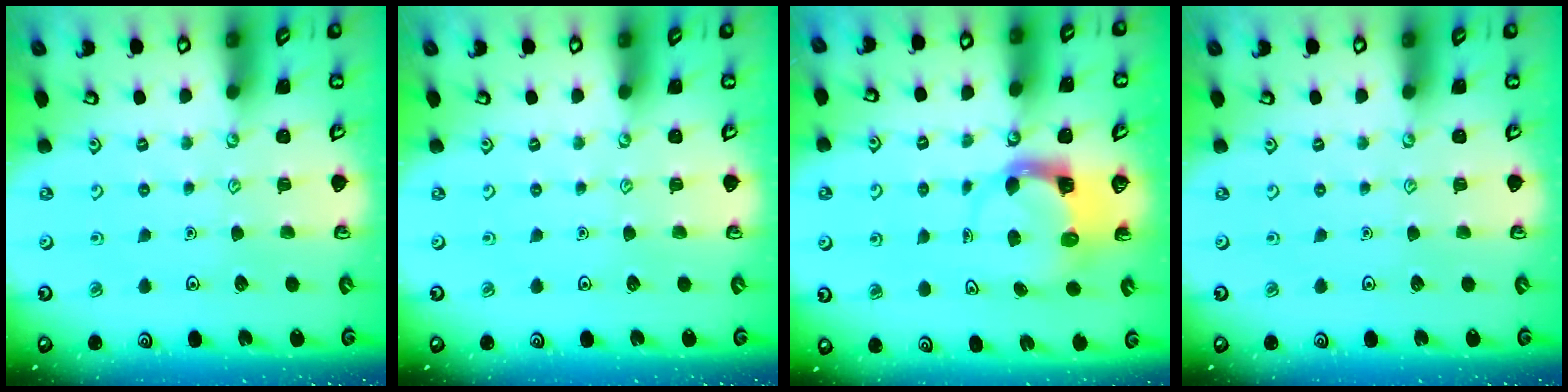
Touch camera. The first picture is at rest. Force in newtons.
{"total": 0.0}
{"total": 3.6, "press": 3.6, "slide": 0.6}
{"total": 0.0}